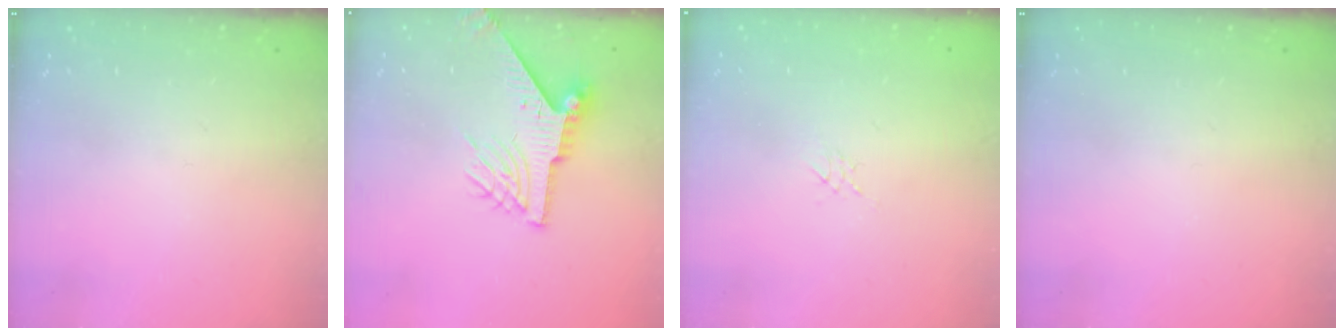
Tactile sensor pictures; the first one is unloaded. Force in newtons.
{"total": 9.0, "press": 9.0, "slide": 0.8}
{"total": 2.2, "press": 2.2, "slide": 0.4}
{"total": 0.0}